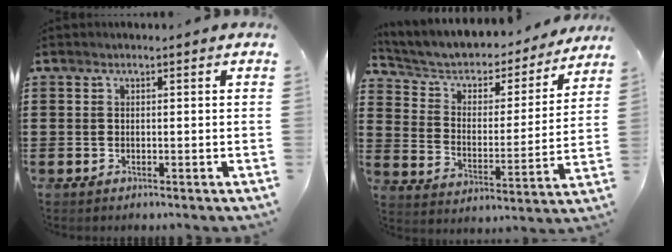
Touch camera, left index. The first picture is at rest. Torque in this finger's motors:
{"motor_torque": [1.17, -0.97, 1.05, 0.21]}